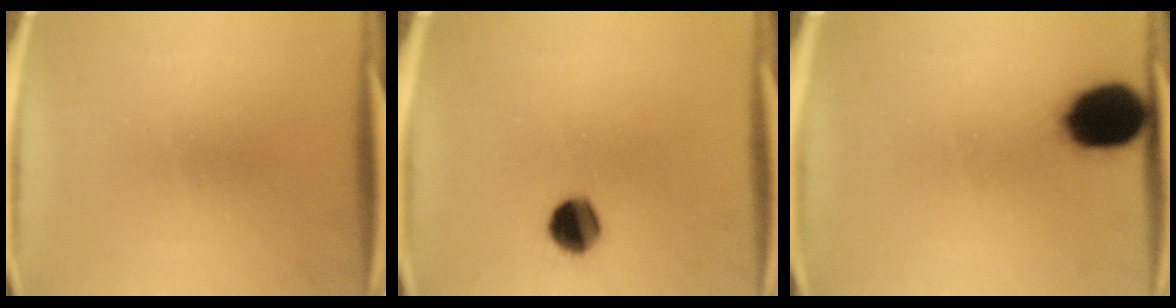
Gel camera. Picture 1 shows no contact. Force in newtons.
{"total": 7.8}
{"total": 13.4}